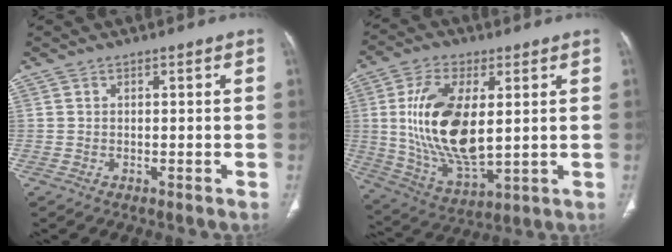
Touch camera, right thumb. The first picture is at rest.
{"total": 18.4, "force": [2.5, 9.0, 15.8], "torque": [-0.301, -0.020, 0.057]}